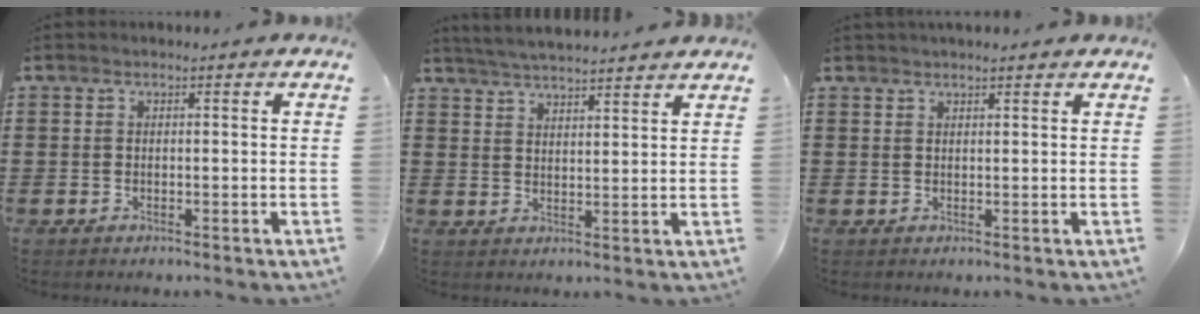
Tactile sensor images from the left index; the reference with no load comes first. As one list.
[{"total": 4.1, "force": [4.0, -0.4, 0.6], "torque": [-0.024, -0.014, 0.072]}, {"total": 1.4, "force": [1.3, 0.1, 0.4], "torque": [-0.009, 0.001, 0.026]}]